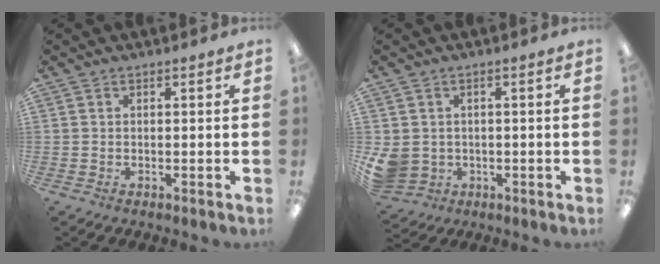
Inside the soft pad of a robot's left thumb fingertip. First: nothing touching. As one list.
[{"total": 5.1, "force": [-0.1, 4.8, 1.7], "torque": [-0.057, 0.006, 0.001]}]